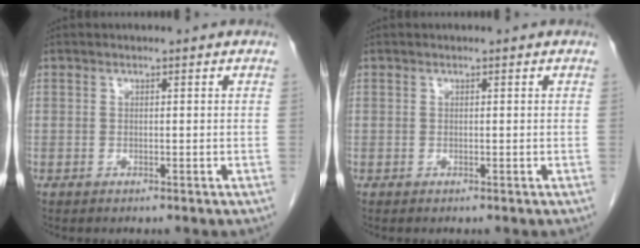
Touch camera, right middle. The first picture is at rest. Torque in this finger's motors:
{"motor_torque": [0.58, -0.56, -0.01, -0.07]}